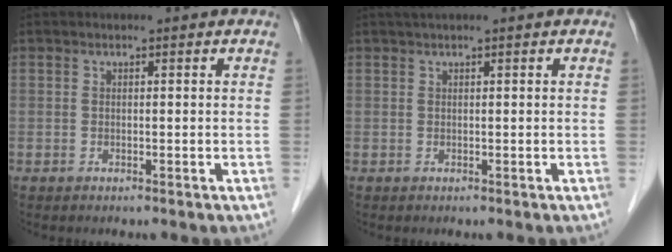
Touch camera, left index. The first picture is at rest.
{"total": 2.5, "force": [2.0, -0.1, 1.5], "torque": [-0.020, 0.029, 0.035]}